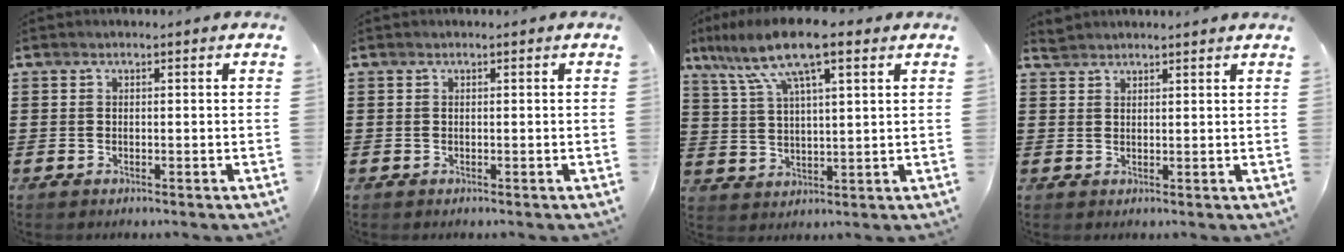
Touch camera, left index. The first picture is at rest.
{"total": 0.0}
{"total": 11.0, "force": [7.1, 2.1, 8.1], "torque": [-0.174, -0.010, 0.125]}
{"total": 1.9, "force": [1.9, 0.1, 0.1], "torque": [-0.007, 0.001, 0.039]}